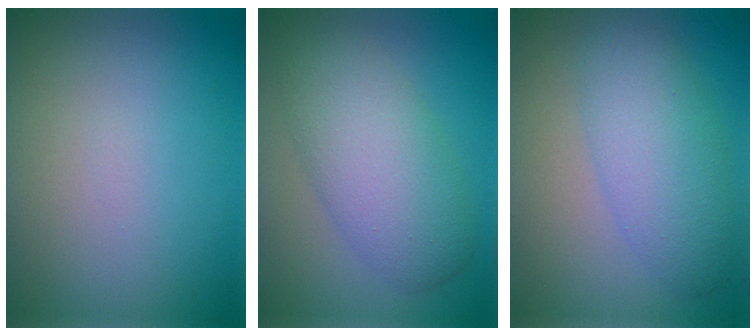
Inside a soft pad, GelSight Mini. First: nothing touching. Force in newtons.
{"total": 6.4, "press": 6.4, "slide": 0.3}
{"total": 5.0, "press": 5.0, "slide": 0.1}